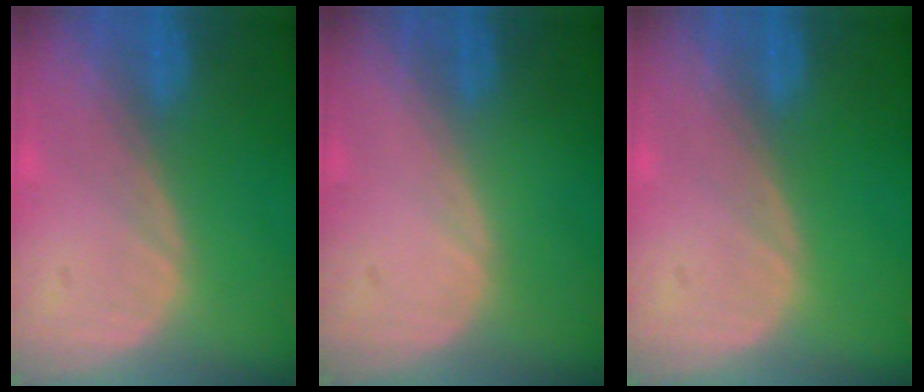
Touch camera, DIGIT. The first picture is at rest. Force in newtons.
{"total": 0.0}
{"total": 0.0}